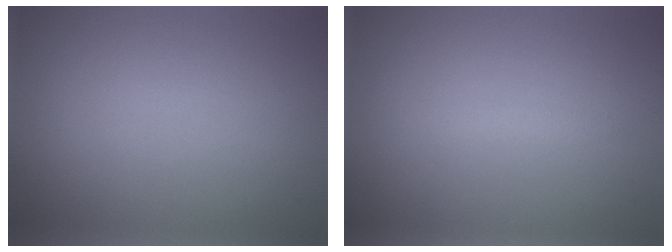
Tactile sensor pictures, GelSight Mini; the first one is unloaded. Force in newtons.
{"total": 0.8, "press": 0.8, "slide": 0.0}